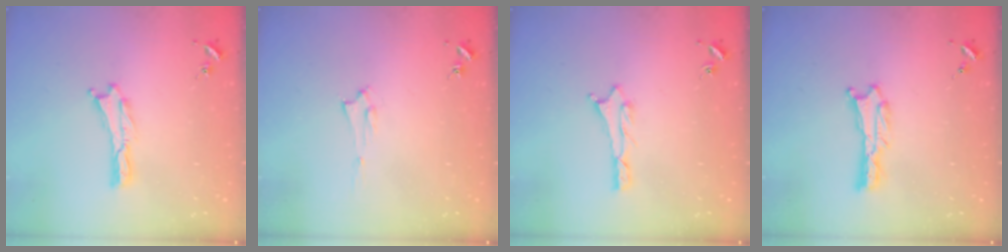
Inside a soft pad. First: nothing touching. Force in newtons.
{"total": 1.5, "press": 1.5, "slide": 0.2}
{"total": 0.9, "press": 0.8, "slide": 0.1}
{"total": 0.6, "press": 0.6, "slide": 0.1}